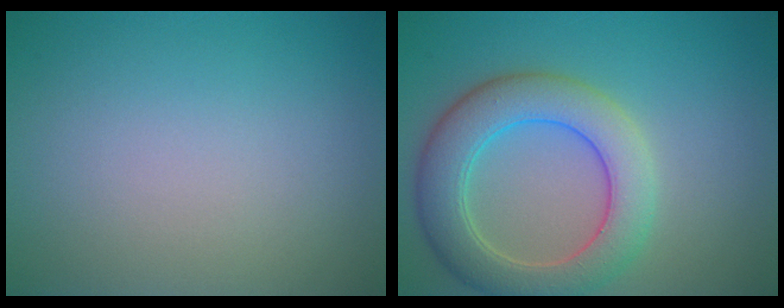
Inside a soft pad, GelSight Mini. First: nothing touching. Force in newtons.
{"total": 6.6, "press": 6.6, "slide": 0.4}